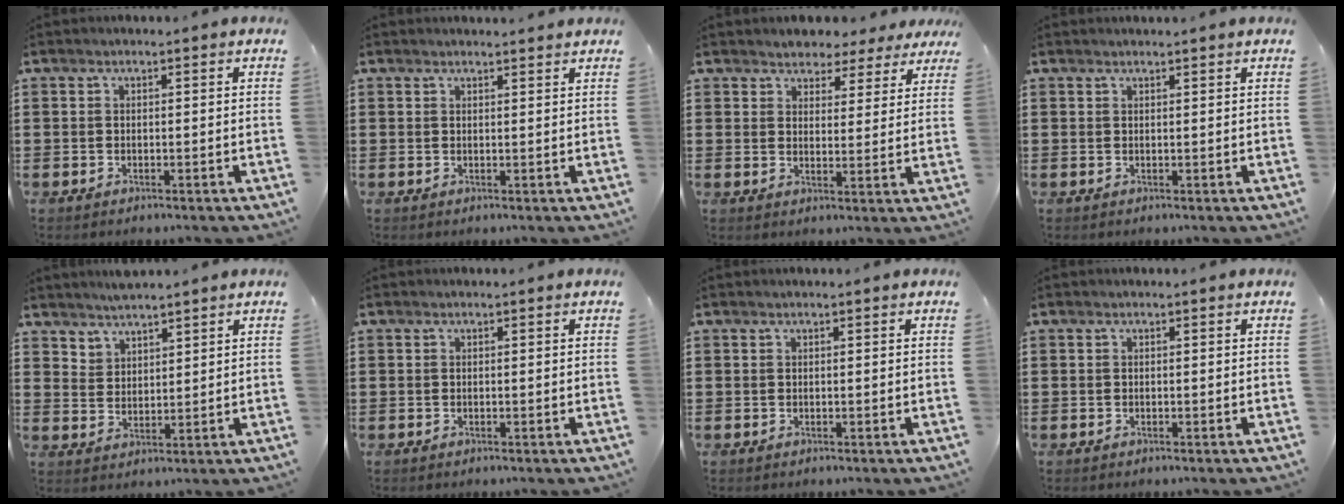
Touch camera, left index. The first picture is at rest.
{"total": 1.2, "force": [1.2, -0.1, 0.2], "torque": [-0.007, -0.002, 0.024]}
{"total": 3.7, "force": [3.4, 1.5, -0.1], "torque": [-0.018, -0.008, 0.060]}
{"total": 0.8, "force": [0.7, -0.1, 0.3], "torque": [-0.005, -0.003, 0.015]}
{"total": 3.4, "force": [3.3, 1.0, -0.4], "torque": [-0.003, -0.005, 0.064]}
{"total": 0.0}
{"total": 0.0}
{"total": 0.0}